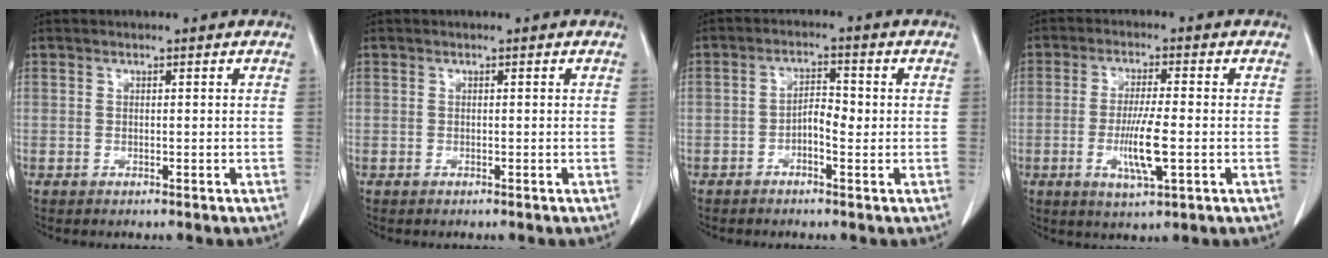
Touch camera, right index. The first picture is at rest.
{"total": 0.0}
{"total": 3.4, "force": [-0.7, 1.3, 3.1], "torque": [-0.048, 0.012, -0.011]}
{"total": 7.3, "force": [-1.7, 0.7, 7.1], "torque": [-0.134, -0.013, -0.031]}